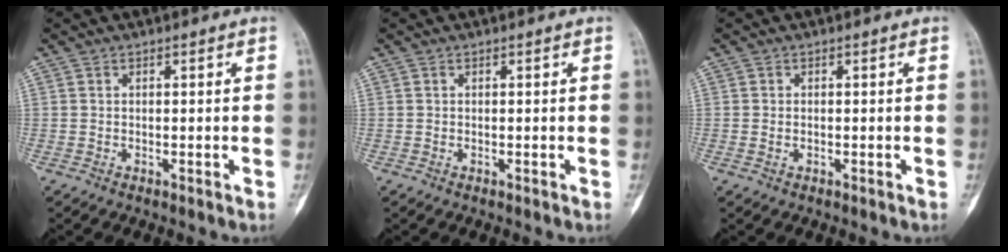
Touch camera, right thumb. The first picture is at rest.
{"total": 0.0}
{"total": 0.7, "force": [-0.1, 0.5, 0.4], "torque": [-0.013, 0.006, 0.002]}